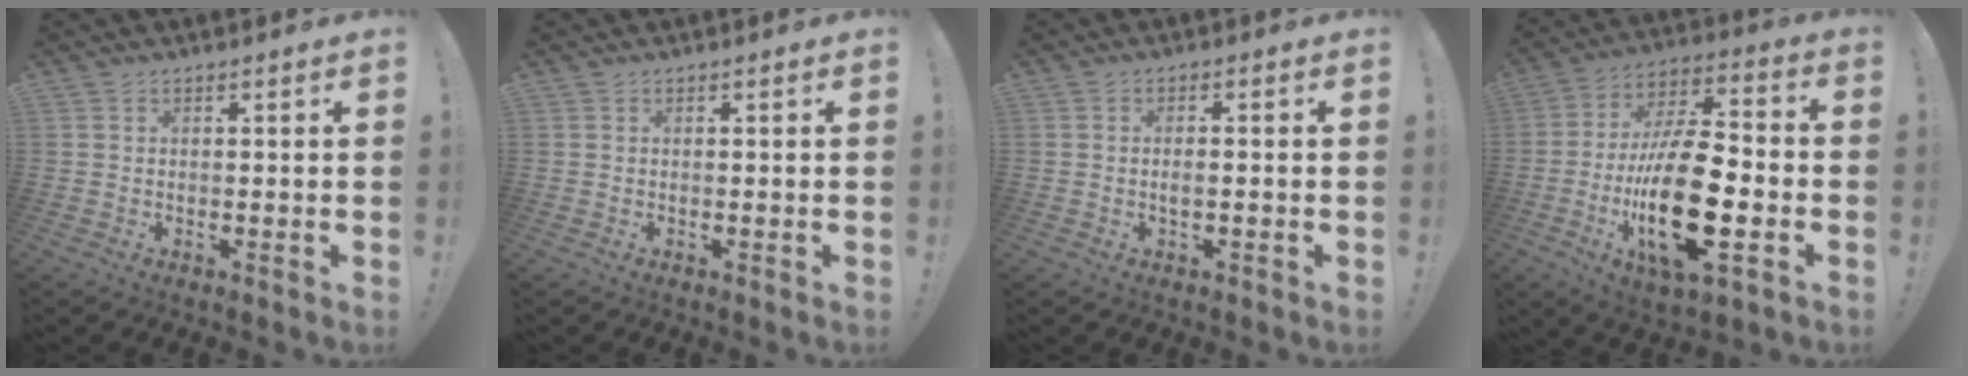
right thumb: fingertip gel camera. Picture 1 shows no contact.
{"total": 0.0}
{"total": 2.2, "force": [-1.0, 0.5, 1.8], "torque": [-0.036, 0.005, -0.018]}
{"total": 24.3, "force": [-5.8, 9.5, 21.6], "torque": [-0.420, 0.018, -0.091]}